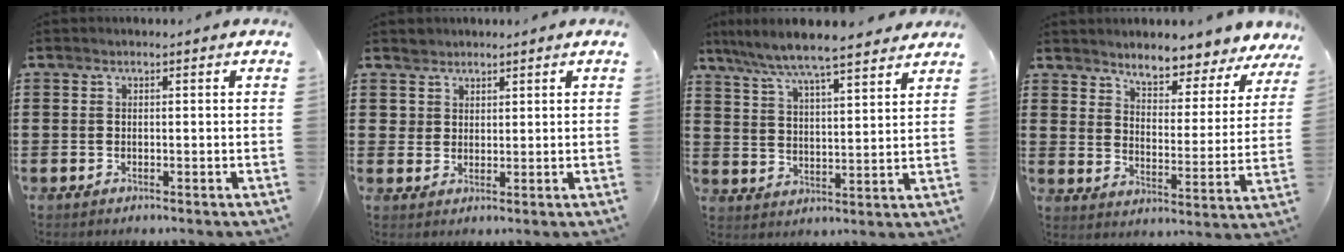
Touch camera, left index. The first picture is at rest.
{"total": 2.8, "force": [1.9, 2.0, -0.4], "torque": [0.004, 0.003, 0.037]}
{"total": 6.4, "force": [5.9, -0.1, 2.5], "torque": [-0.074, -0.033, 0.100]}
{"total": 4.8, "force": [4.8, 0.5, 0.7], "torque": [-0.034, -0.040, 0.075]}